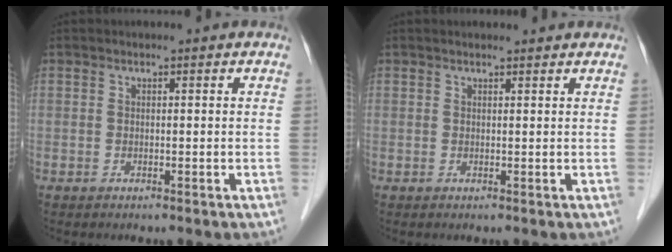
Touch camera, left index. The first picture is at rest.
{"total": 3.1, "force": [3.0, 0.4, 0.8], "torque": [-0.013, 0.018, 0.035]}